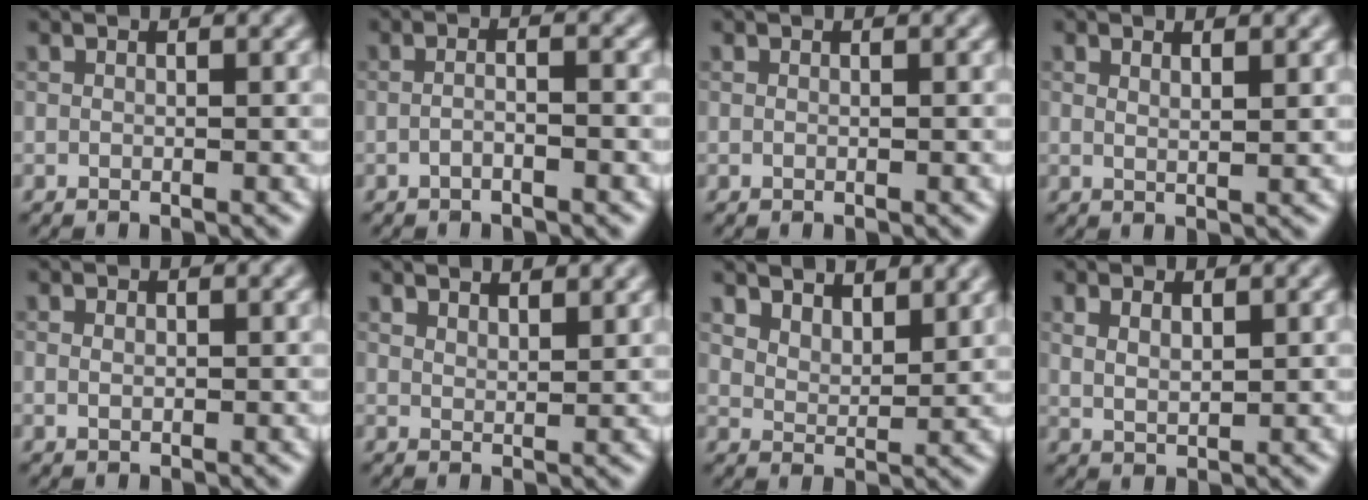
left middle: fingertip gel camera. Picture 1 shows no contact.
{"total": 1.7, "force": [-0.8, 0.4, 1.5], "torque": [-0.025, 0.005, -0.020]}
{"total": 0.0}
{"total": 1.9, "force": [1.1, 0.6, 1.5], "torque": [-0.018, 0.003, 0.013]}
{"total": 0.8, "force": [0.1, 0.5, 0.5], "torque": [-0.012, 0.001, 0.003]}
{"total": 2.9, "force": [2.6, 0.7, 1.1], "torque": [-0.006, 0.008, 0.032]}
{"total": 6.2, "force": [5.2, 2.3, 2.4], "torque": [-0.050, 0.007, 0.075]}
{"total": 1.9, "force": [1.0, 1.0, 1.4], "torque": [-0.032, -0.001, 0.024]}